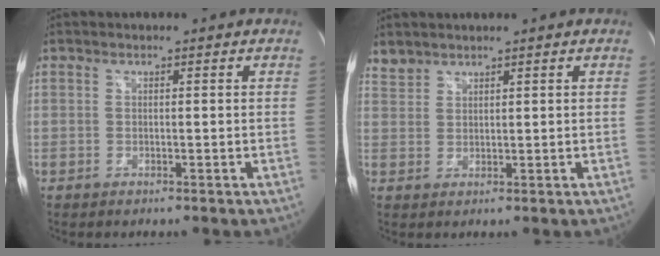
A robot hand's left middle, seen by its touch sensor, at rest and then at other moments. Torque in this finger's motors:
{"motor_torque": [0.02, -0.02, 0.01, 0.01]}